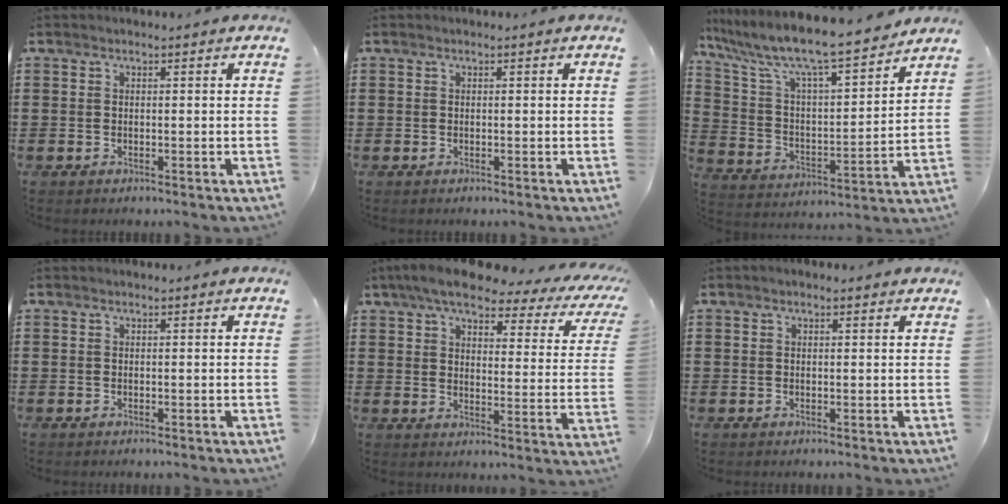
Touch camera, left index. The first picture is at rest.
{"total": 0.0}
{"total": 9.2, "force": [8.0, 0.6, 4.5], "torque": [-0.123, -0.059, 0.129]}
{"total": 0.0}
{"total": 7.2, "force": [5.7, 1.2, 4.3], "torque": [-0.091, -0.029, 0.091]}
{"total": 0.7, "force": [0.4, 0.3, 0.5], "torque": [-0.010, 0.004, 0.007]}